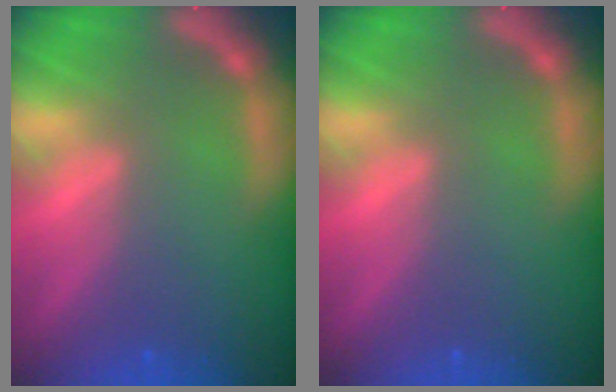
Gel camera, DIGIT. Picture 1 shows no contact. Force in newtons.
{"total": 0.0}